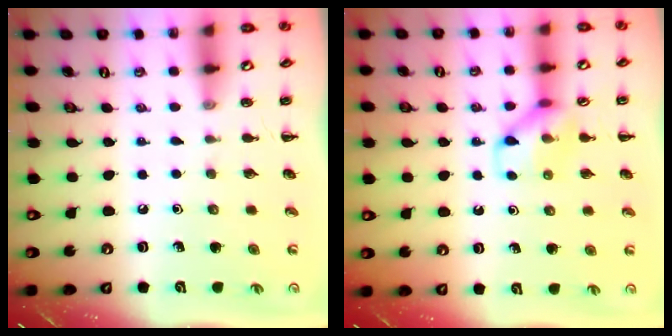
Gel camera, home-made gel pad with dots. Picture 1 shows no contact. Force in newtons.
{"total": 9.6, "press": 9.6, "slide": 0.3}